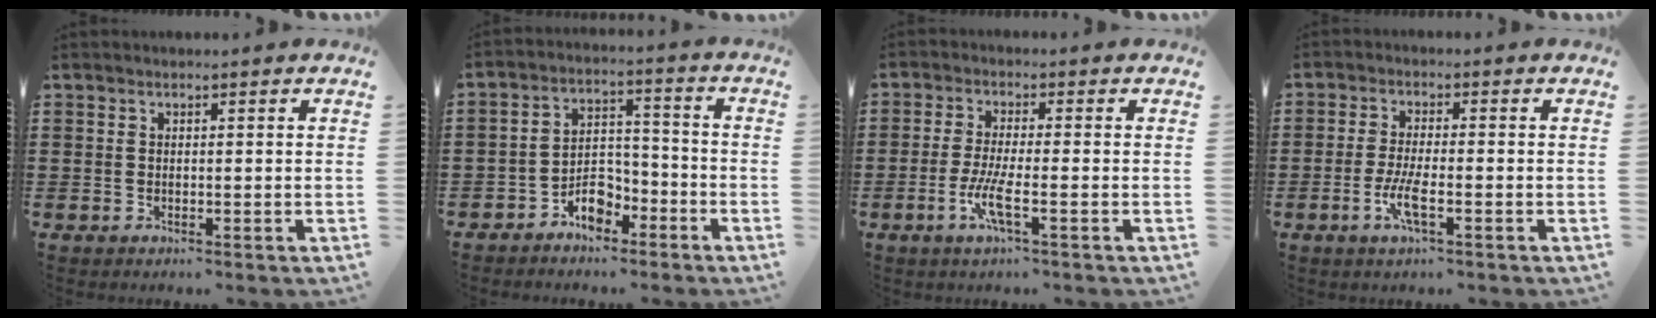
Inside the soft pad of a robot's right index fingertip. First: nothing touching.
{"total": 5.5, "force": [-4.0, 2.9, 2.3], "torque": [-0.045, 0.015, -0.076]}
{"total": 5.2, "force": [-2.0, 0.7, 4.7], "torque": [-0.098, -0.010, -0.041]}
{"total": 4.5, "force": [-1.8, 0.9, 4.0], "torque": [-0.086, -0.006, -0.037]}